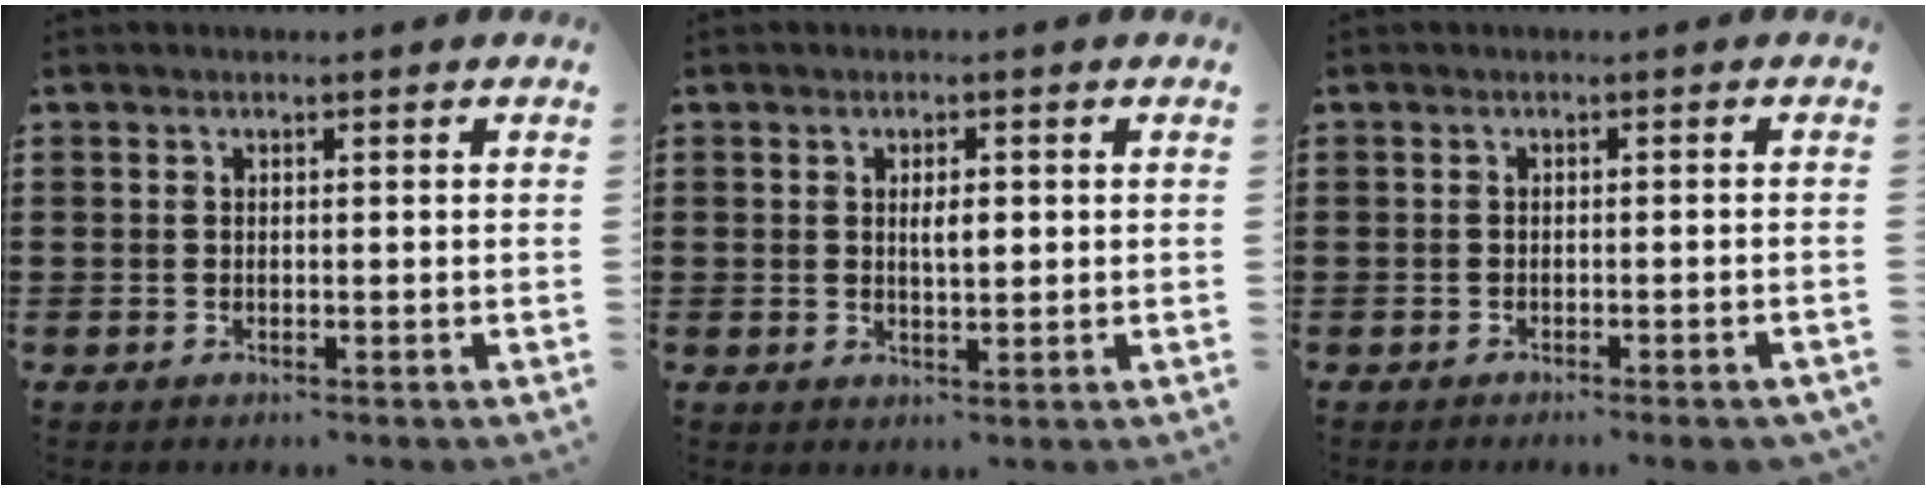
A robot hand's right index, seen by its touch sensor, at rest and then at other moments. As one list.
[{"total": 2.5, "force": [0.4, 0.8, 2.3], "torque": [-0.038, 0.000, 0.003]}, {"total": 1.3, "force": [-1.0, -0.2, 0.8], "torque": [-0.015, -0.003, -0.018]}]